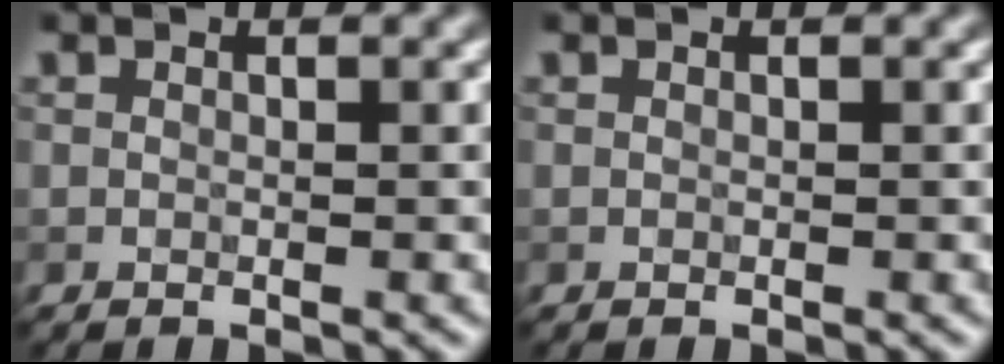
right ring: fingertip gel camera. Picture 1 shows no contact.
{"total": 0.0}